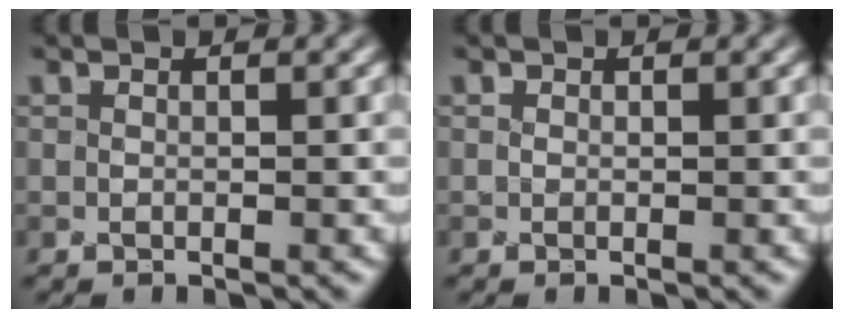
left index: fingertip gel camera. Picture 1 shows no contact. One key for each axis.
{"total": 0.0}